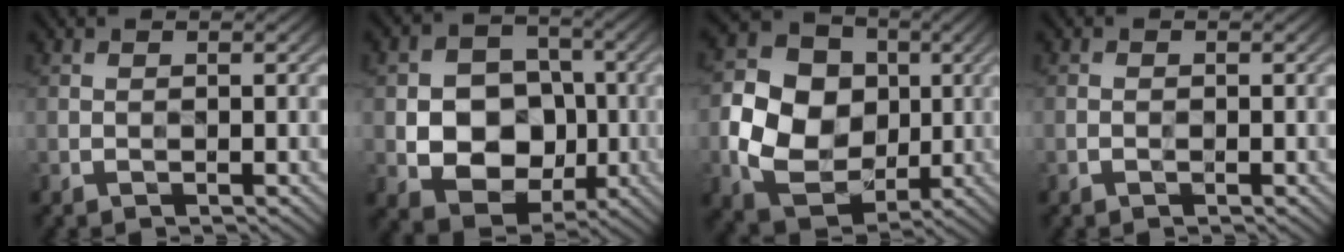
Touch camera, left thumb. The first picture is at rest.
{"total": 9.5, "force": [-1.7, 8.0, 4.9], "torque": [-0.088, -0.004, -0.046]}
{"total": 11.7, "force": [-0.4, 9.8, 6.4], "torque": [-0.150, 0.001, -0.005]}
{"total": 0.9, "force": [-0.6, 0.6, 0.3], "torque": [-0.002, 0.001, -0.013]}